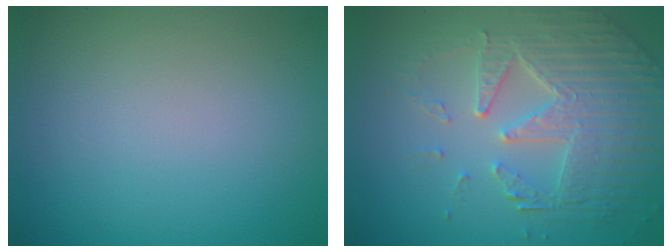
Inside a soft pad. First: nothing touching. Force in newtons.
{"total": 6.5, "press": 5.1, "slide": 4.1}